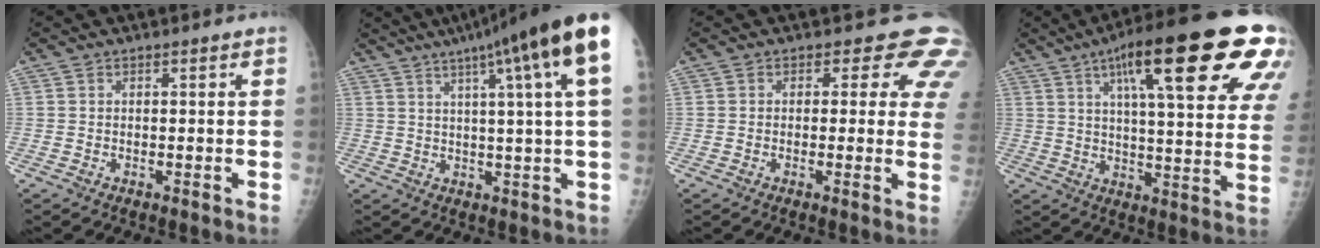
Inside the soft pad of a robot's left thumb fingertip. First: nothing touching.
{"total": 18.5, "force": [9.2, 0.9, 16.0], "torque": [-0.231, 0.006, 0.113]}
{"total": 7.1, "force": [4.2, 4.3, 3.7], "torque": [-0.001, -0.013, 0.022]}
{"total": 28.8, "force": [13.9, 6.3, 24.5], "torque": [-0.304, -0.012, 0.196]}